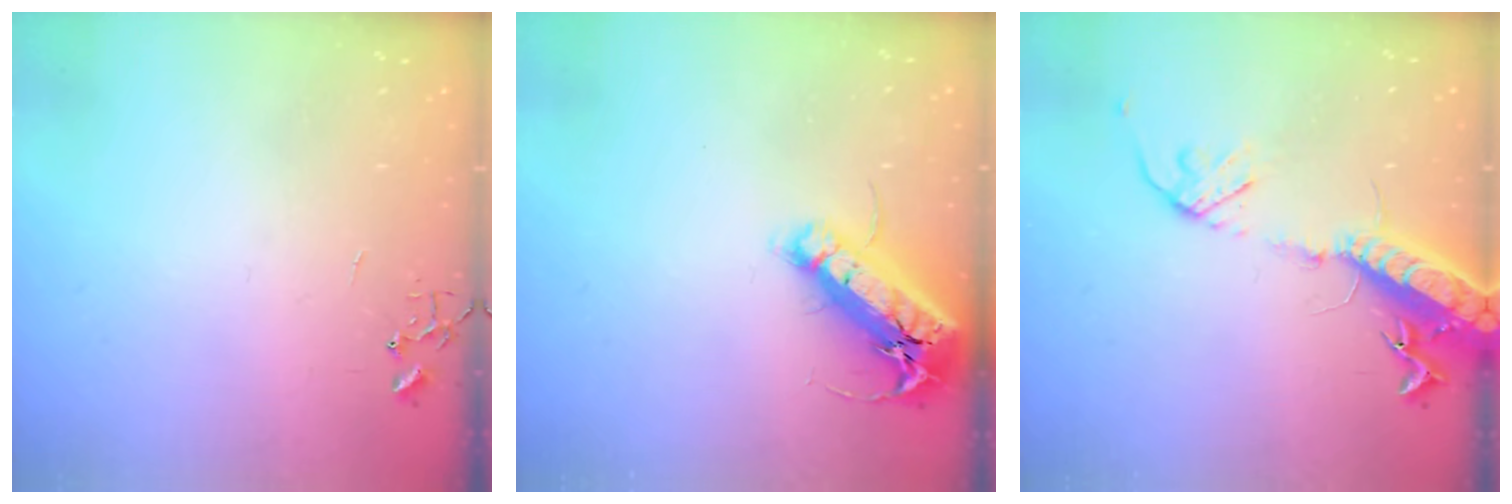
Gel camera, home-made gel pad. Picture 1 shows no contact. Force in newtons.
{"total": 18.8, "press": 18.4, "slide": 3.8}
{"total": 17.1, "press": 16.6, "slide": 4.0}